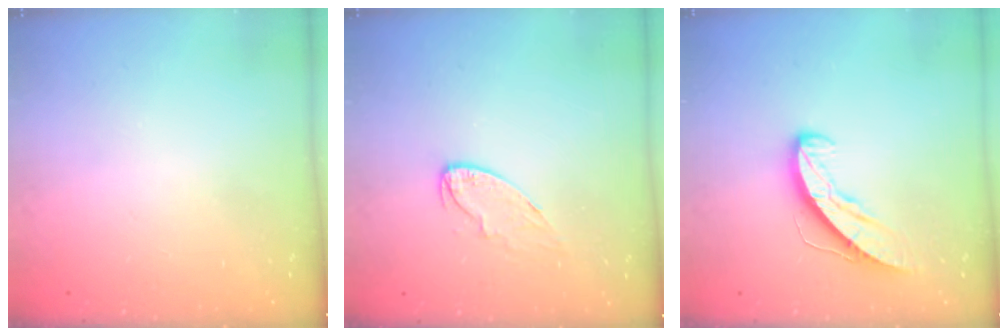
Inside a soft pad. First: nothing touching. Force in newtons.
{"total": 6.4, "press": 6.4, "slide": 0.3}
{"total": 8.7, "press": 8.6, "slide": 0.8}